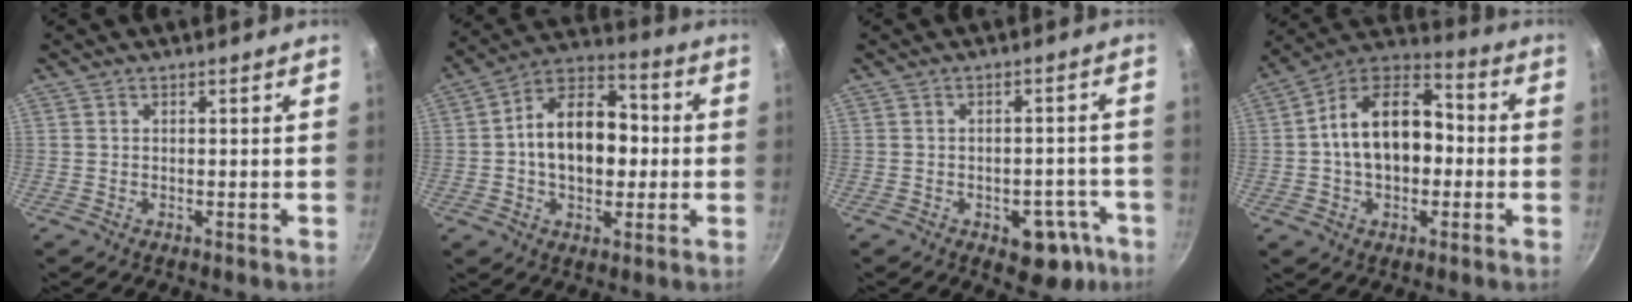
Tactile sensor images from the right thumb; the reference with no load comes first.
{"total": 16.5, "force": [0.0, 10.5, 12.6], "torque": [-0.172, 0.032, -0.008]}
{"total": 8.3, "force": [-4.3, 4.8, 5.3], "torque": [-0.036, 0.035, -0.048]}
{"total": 17.2, "force": [-0.1, 11.0, 13.3], "torque": [-0.192, 0.038, -0.013]}